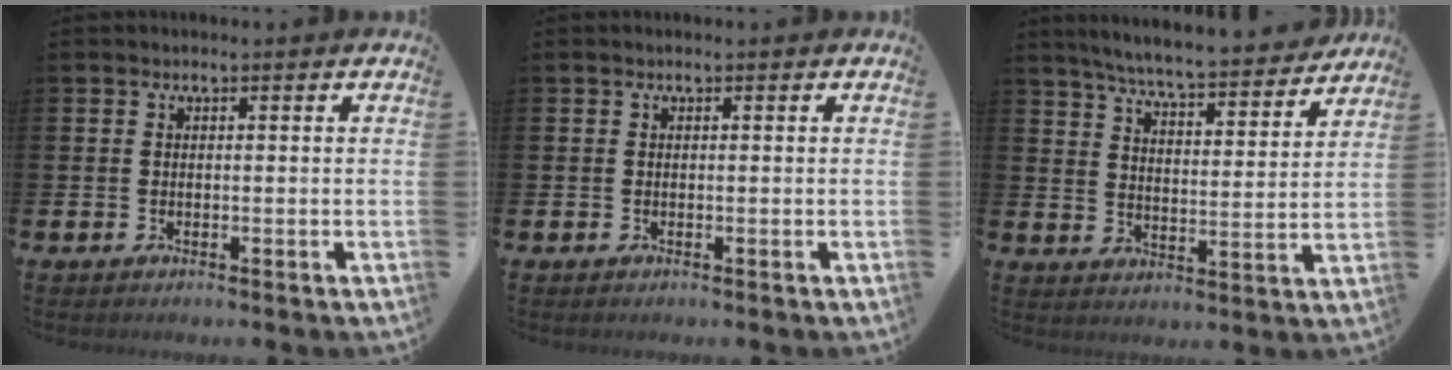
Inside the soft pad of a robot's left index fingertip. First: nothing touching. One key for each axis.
{"total": 0.0}
{"total": 7.0, "fx": 6.7, "fy": 0.0, "fz": 2.2, "tx": -0.061, "ty": -0.053, "tz": 0.113}